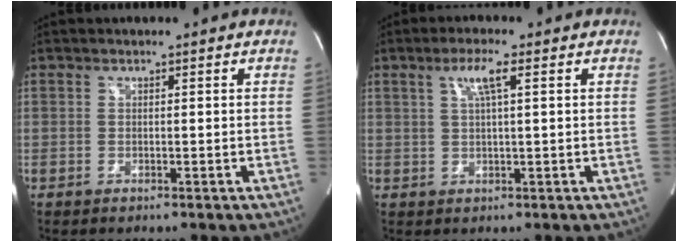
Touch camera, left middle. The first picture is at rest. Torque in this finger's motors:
{"motor_torque": [0.47, 0.07, 0.09, 0.03]}